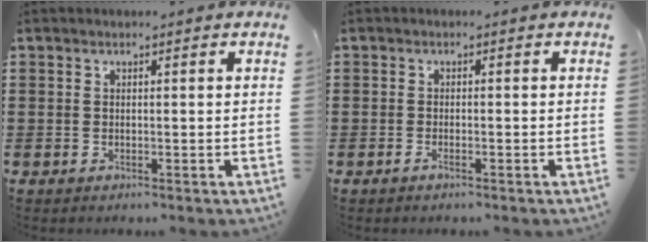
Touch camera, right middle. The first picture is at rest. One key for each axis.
{"total": 0.9, "fx": -0.5, "fy": 0.2, "fz": 0.7, "tx": -0.015, "ty": -0.003, "tz": -0.009}